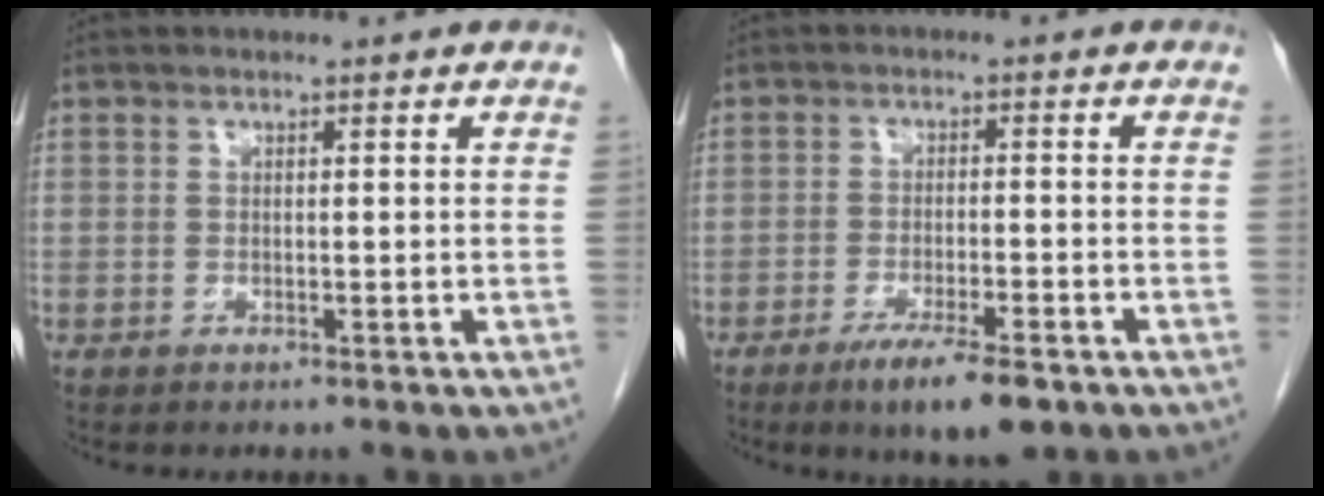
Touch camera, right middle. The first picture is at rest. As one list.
[{"total": 7.7, "force": [-5.0, 1.1, 5.8], "torque": [-0.097, -0.016, -0.077]}]